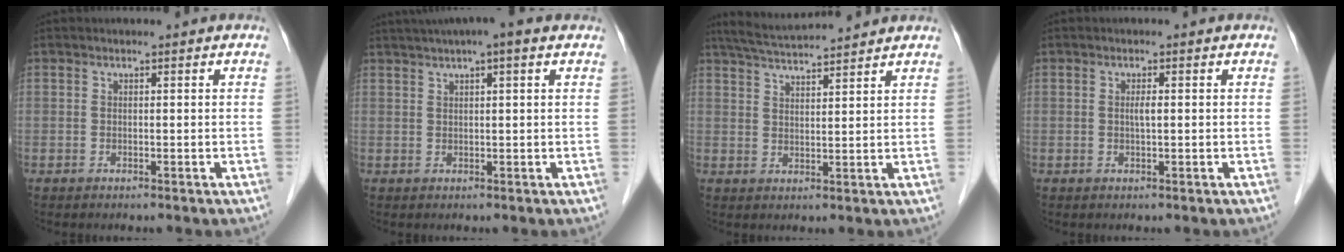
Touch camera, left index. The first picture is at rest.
{"total": 7.1, "force": [4.9, 0.6, 5.2], "torque": [-0.081, 0.032, 0.069]}
{"total": 8.8, "force": [8.2, -0.3, 3.3], "torque": [-0.065, 0.022, 0.130]}
{"total": 1.2, "force": [-0.2, 0.0, 1.2], "torque": [-0.024, -0.004, -0.005]}